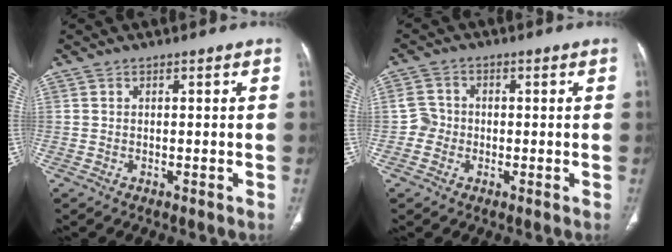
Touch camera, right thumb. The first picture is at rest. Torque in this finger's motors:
{"motor_torque": [0.16, -0.20, -0.29, -0.03, -0.06]}